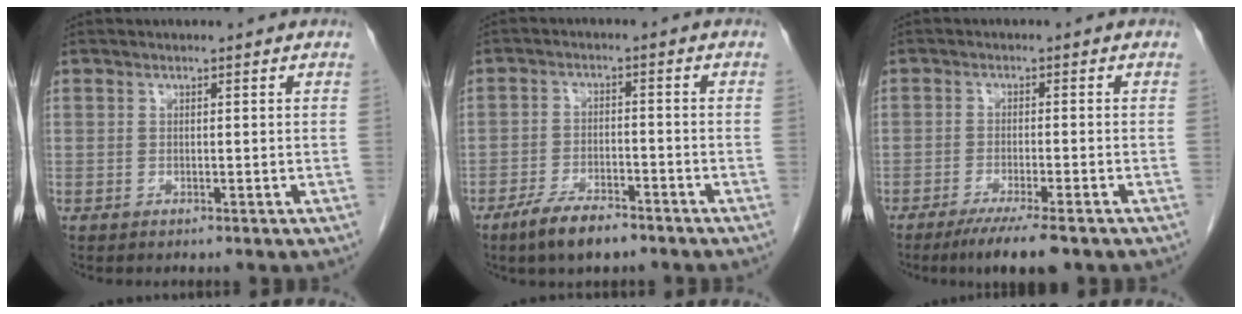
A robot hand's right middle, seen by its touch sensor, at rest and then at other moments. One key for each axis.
{"total": 6.5, "fx": -4.9, "fy": 1.9, "fz": 3.9, "tx": -0.077, "ty": -0.005, "tz": -0.084}
{"total": 7.4, "fx": -5.4, "fy": 0.5, "fz": 5.1, "tx": -0.073, "ty": -0.016, "tz": -0.083}